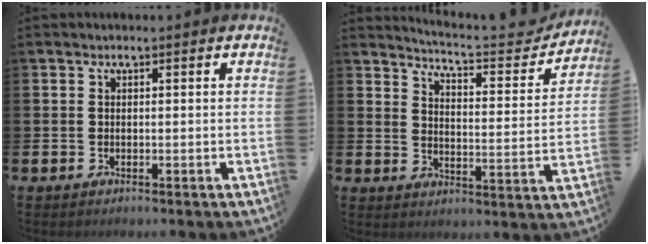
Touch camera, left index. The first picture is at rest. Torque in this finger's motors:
{"motor_torque": [0.00, -2.14, 0.03, 0.00]}